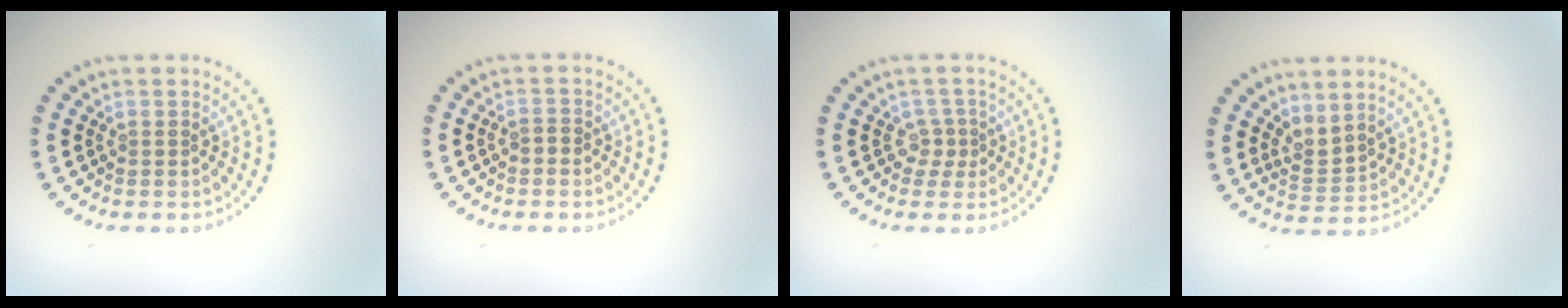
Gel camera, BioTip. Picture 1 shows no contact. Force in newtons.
{"total": 0.8, "press": 0.8, "slide": 0.2}
{"total": 1.6, "press": 1.1, "slide": 1.2}
{"total": 2.3, "press": 1.5, "slide": 1.7}